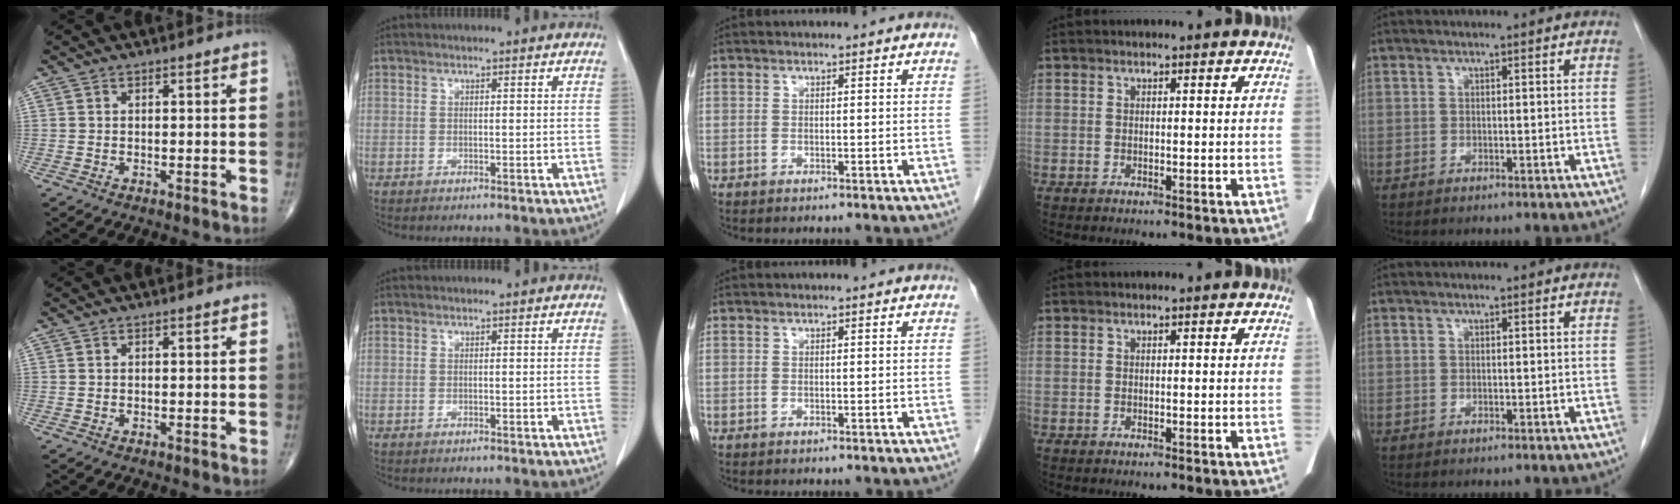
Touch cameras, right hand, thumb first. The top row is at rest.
{}